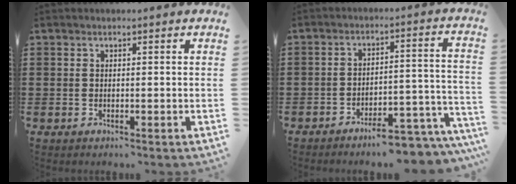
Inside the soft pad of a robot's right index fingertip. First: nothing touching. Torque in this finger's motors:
{"motor_torque": [1.09, 1.05, 0.93, 0.05]}